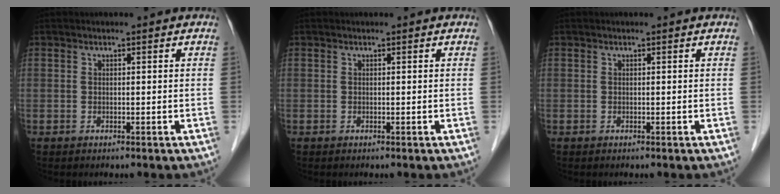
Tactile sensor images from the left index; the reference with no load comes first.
{"total": 0.0}
{"total": 0.0}